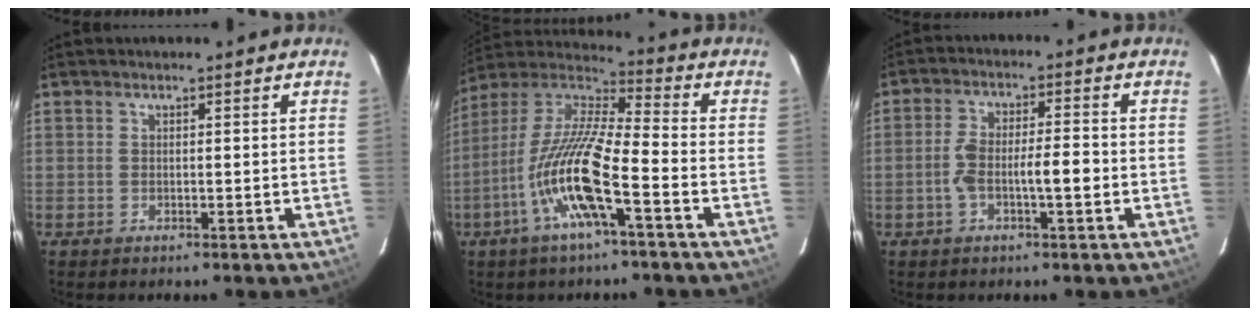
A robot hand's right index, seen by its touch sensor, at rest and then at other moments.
{"total": 15.4, "force": [-5.6, 1.8, 14.2], "torque": [-0.292, 0.000, -0.113]}
{"total": 6.3, "force": [-1.6, 1.3, 5.9], "torque": [-0.118, 0.017, -0.029]}